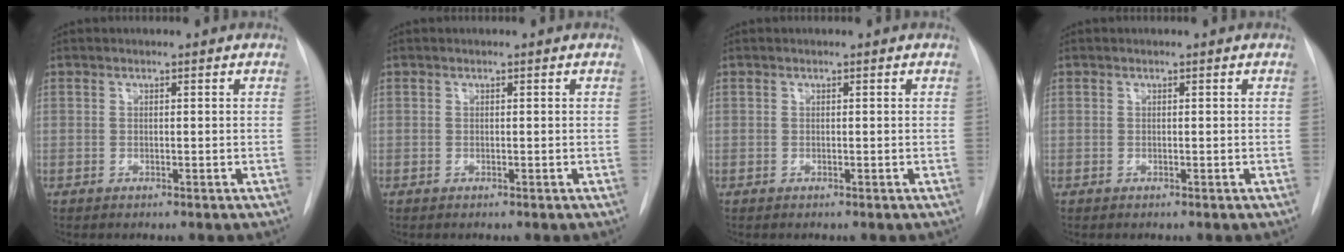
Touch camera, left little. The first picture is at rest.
{"total": 0.0}
{"total": 0.0}
{"total": 0.0}